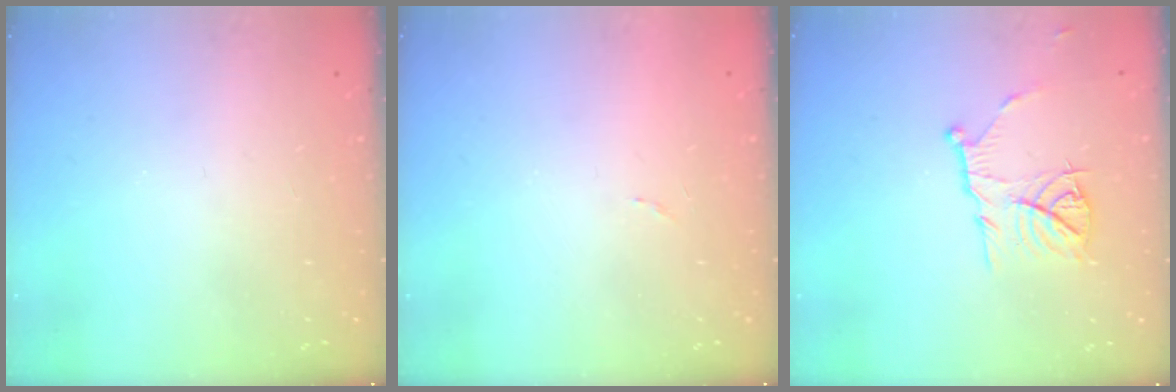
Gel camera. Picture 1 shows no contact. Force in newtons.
{"total": 4.3, "press": 4.2, "slide": 0.3}
{"total": 10.3, "press": 10.3, "slide": 0.6}